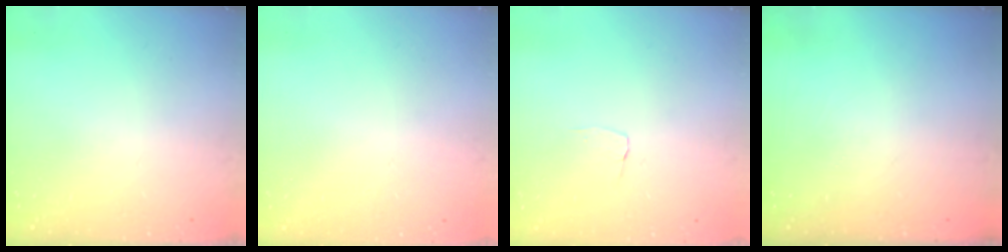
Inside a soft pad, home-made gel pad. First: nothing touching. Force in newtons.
{"total": 0.6, "press": 0.6, "slide": 0.1}
{"total": 2.9, "press": 2.8, "slide": 0.3}
{"total": 0.0}